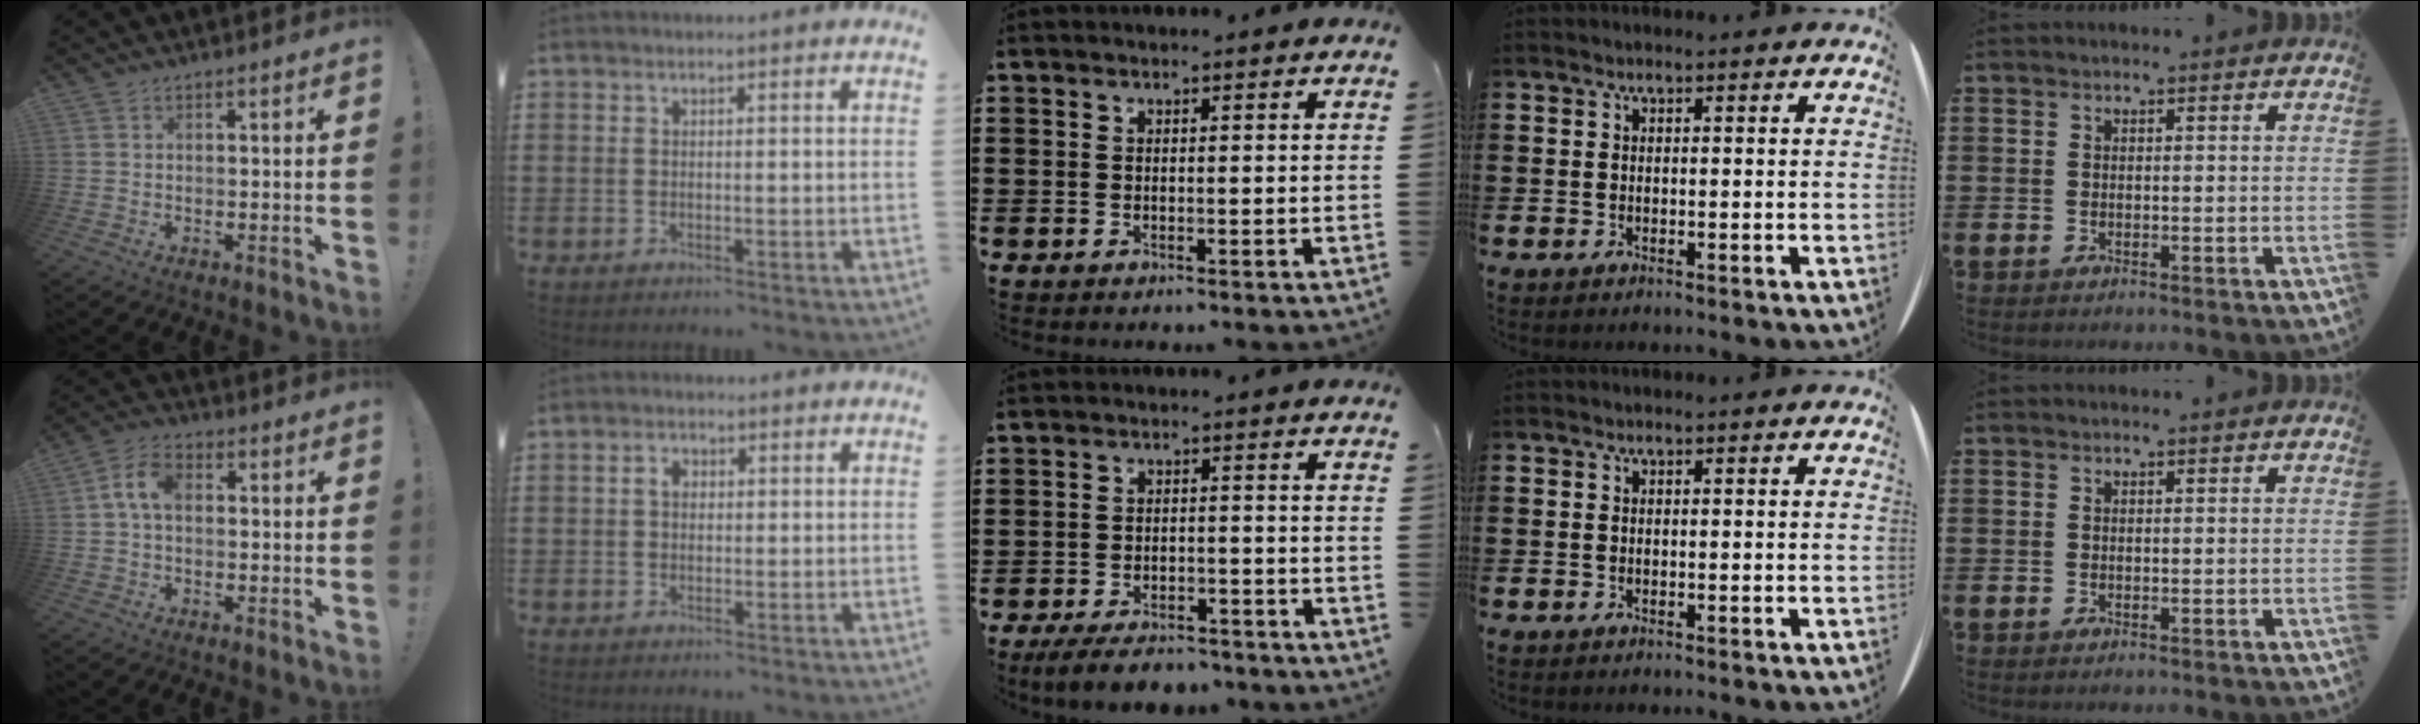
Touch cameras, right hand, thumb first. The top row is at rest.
{"thumb": {"total": 6.6, "force": [0.5, 3.9, 5.3], "torque": [-0.114, 0.014, 0.011]}, "index": {"total": 2.0, "force": [0.3, 1.5, 1.4], "torque": [-0.030, 0.009, 0.004]}, "middle": {"total": 4.5, "force": [-4.1, 0.9, 1.7], "torque": [-0.034, 0.000, -0.079]}}